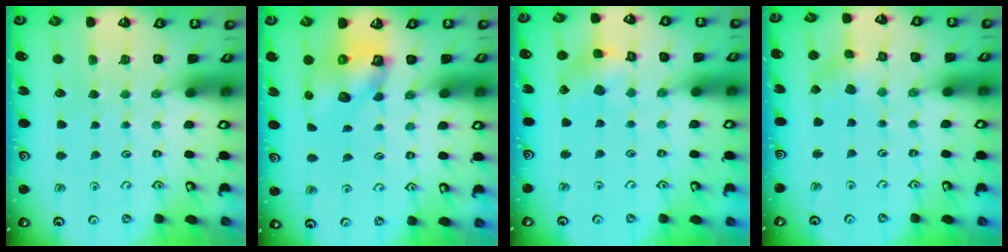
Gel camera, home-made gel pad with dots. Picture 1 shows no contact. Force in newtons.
{"total": 8.5, "press": 8.4, "slide": 1.1}
{"total": 6.3, "press": 6.3, "slide": 0.4}
{"total": 1.7, "press": 1.7, "slide": 0.3}